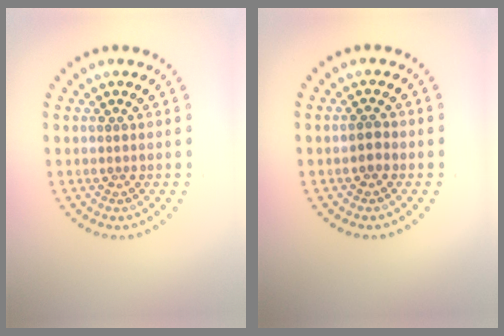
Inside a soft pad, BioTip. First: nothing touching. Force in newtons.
{"total": 1.1, "press": 1.1, "slide": 0.2}